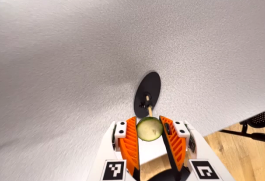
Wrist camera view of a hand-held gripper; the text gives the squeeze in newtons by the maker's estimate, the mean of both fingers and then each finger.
{"total": 9.0, "left": 8.8, "right": 9.2}